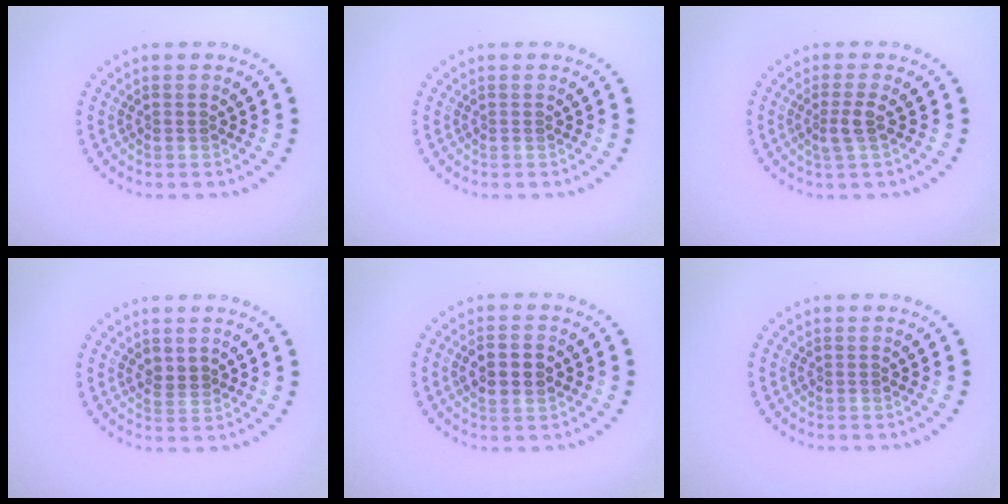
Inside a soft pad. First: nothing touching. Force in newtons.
{"total": 0.0}
{"total": 1.8, "press": 1.4, "slide": 1.2}
{"total": 1.2, "press": 1.1, "slide": 0.6}
{"total": 3.0, "press": 3.0, "slide": 0.3}
{"total": 0.0}